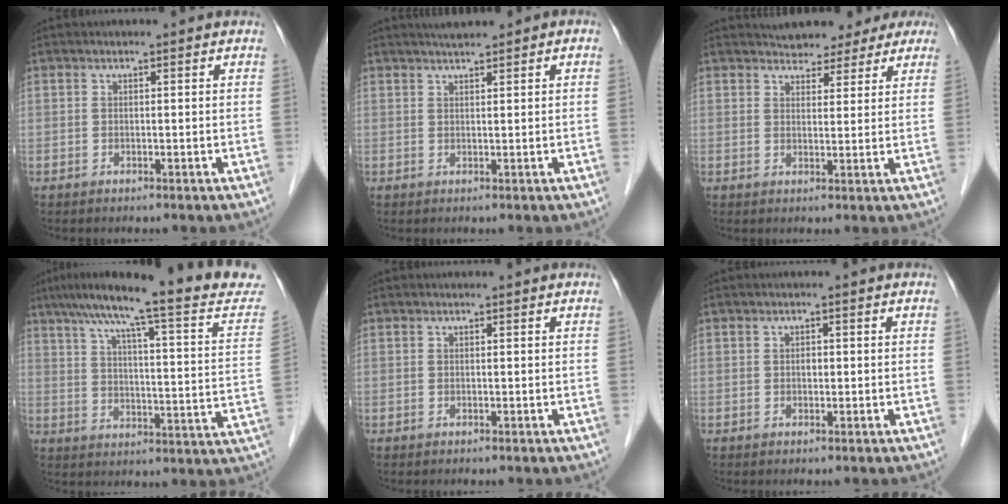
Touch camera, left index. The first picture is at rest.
{"total": 2.3, "force": [1.7, 0.4, 1.6], "torque": [-0.029, 0.012, 0.028]}
{"total": 8.2, "force": [7.0, 3.8, 2.1], "torque": [-0.014, 0.019, 0.077]}
{"total": 23.8, "force": [19.8, 1.4, 13.2], "torque": [-0.194, -0.018, 0.249]}
{"total": 0.0}
{"total": 0.9, "force": [-0.1, 0.6, 0.7], "torque": [-0.011, 0.001, -0.002]}